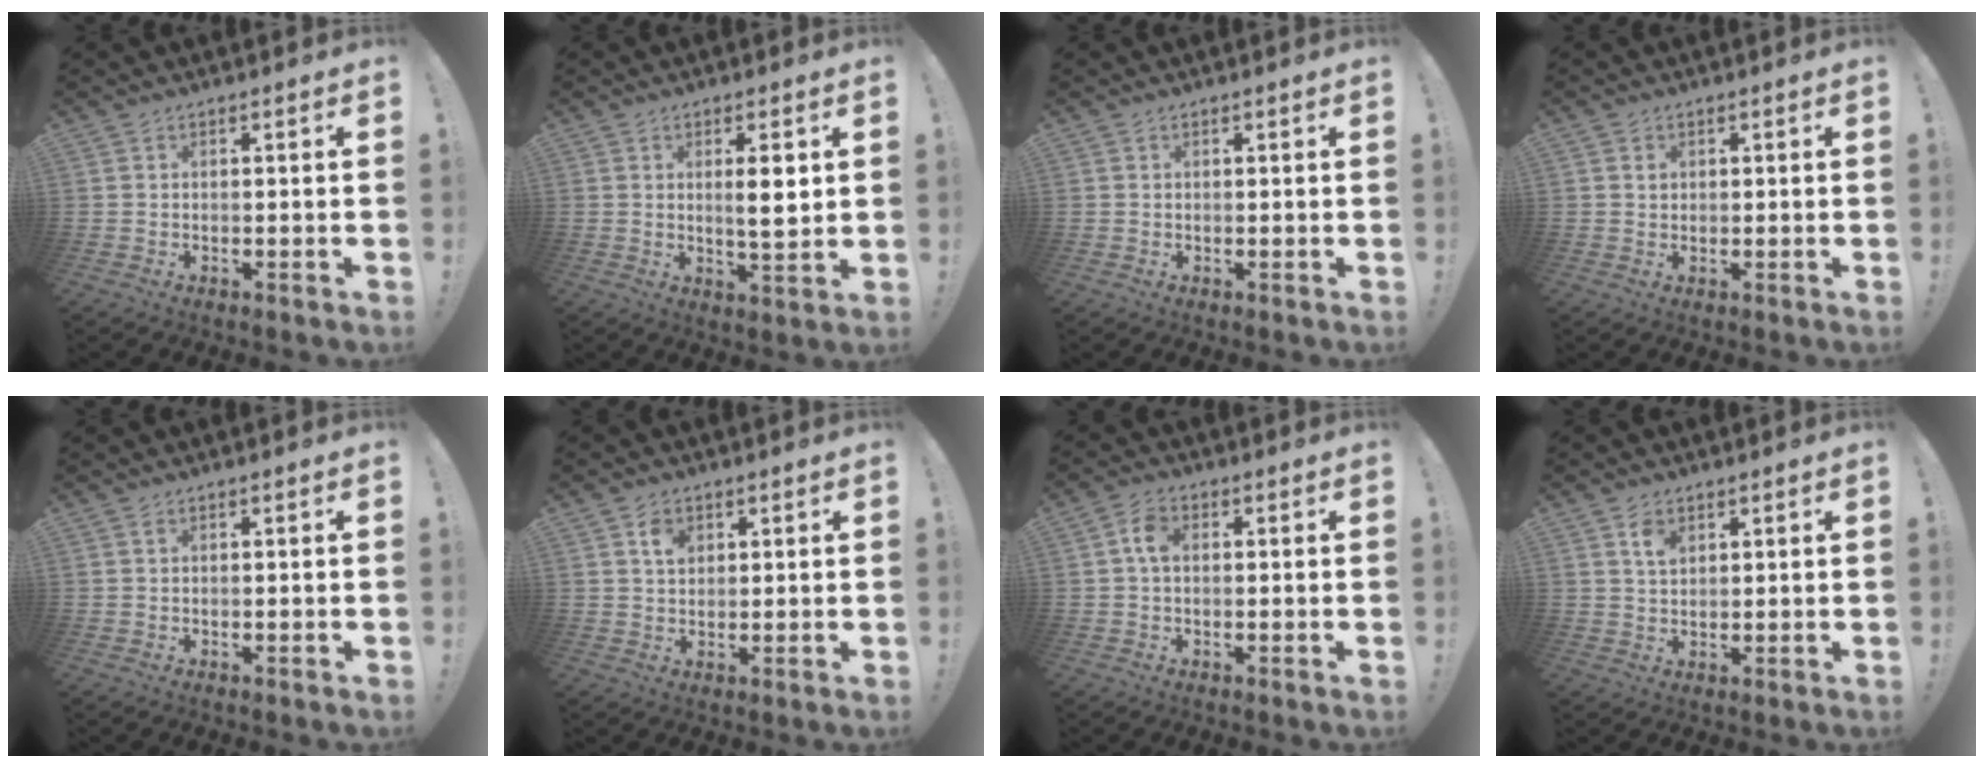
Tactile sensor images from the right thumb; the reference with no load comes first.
{"total": 6.0, "force": [1.2, 1.1, 5.8], "torque": [-0.083, -0.014, 0.012]}
{"total": 1.2, "force": [0.6, 1.1, -0.1], "torque": [0.006, -0.006, 0.009]}
{"total": 1.2, "force": [0.5, 1.0, 0.3], "torque": [-0.003, 0.001, 0.008]}
{"total": 0.0}
{"total": 3.6, "force": [1.6, 2.6, 1.8], "torque": [-0.015, -0.006, 0.026]}
{"total": 4.4, "force": [0.4, 2.9, 3.3], "torque": [-0.059, 0.012, 0.008]}
{"total": 3.6, "force": [2.0, 2.2, 2.1], "torque": [-0.027, -0.009, 0.034]}